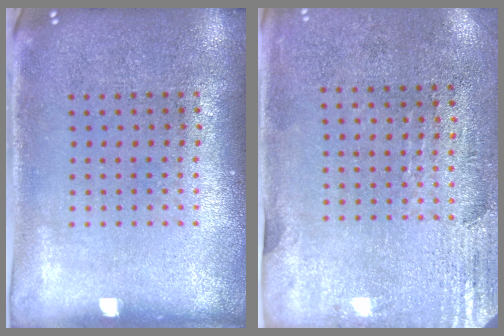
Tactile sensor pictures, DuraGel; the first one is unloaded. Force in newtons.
{"total": 2.9, "press": 2.4, "slide": 1.5}